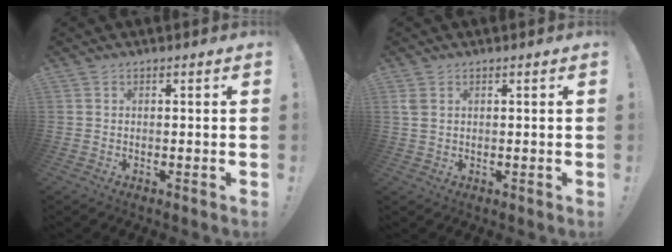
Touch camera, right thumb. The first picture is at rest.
{"total": 2.1, "force": [0.8, 1.3, 1.5], "torque": [-0.029, 0.004, 0.015]}